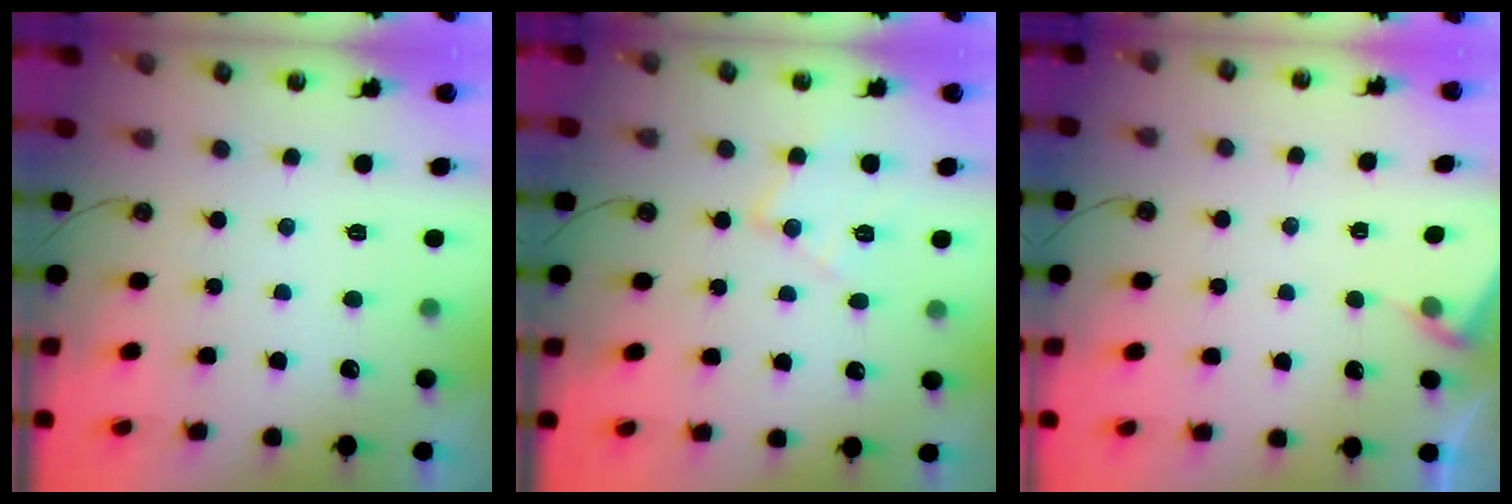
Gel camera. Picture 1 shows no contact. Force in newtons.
{"total": 10.1, "press": 10.1, "slide": 0.7}
{"total": 3.4, "press": 3.4, "slide": 0.4}